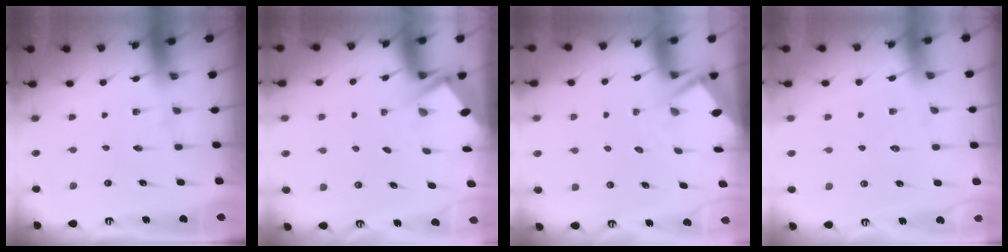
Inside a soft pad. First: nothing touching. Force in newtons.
{"total": 3.0, "press": 3.0, "slide": 0.4}
{"total": 3.5, "press": 3.5, "slide": 0.3}
{"total": 4.1, "press": 4.1, "slide": 0.4}